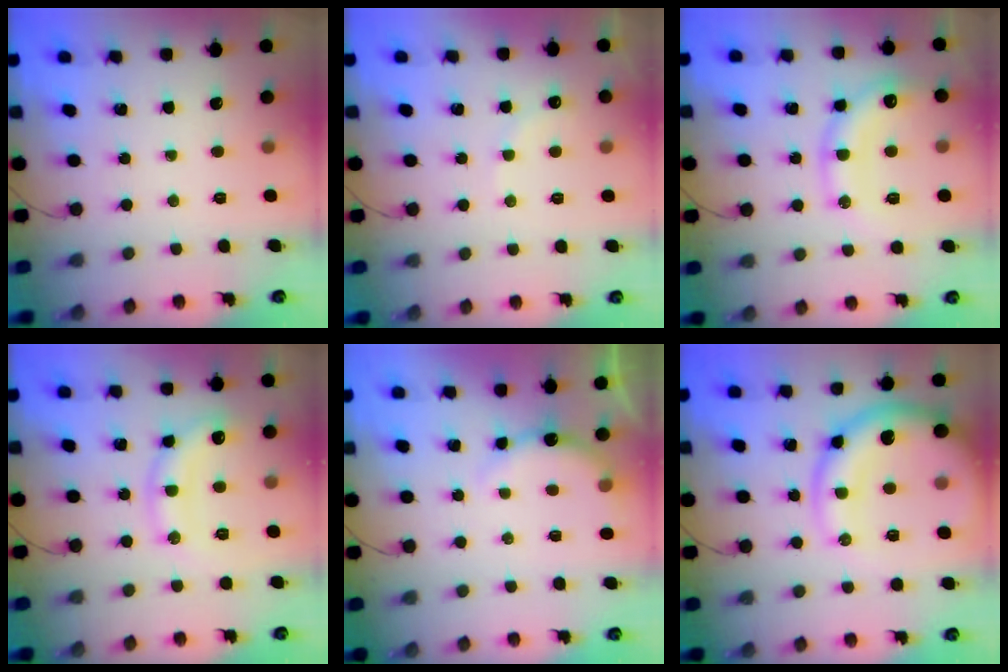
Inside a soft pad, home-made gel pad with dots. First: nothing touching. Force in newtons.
{"total": 6.7, "press": 6.6, "slide": 1.0}
{"total": 15.0, "press": 14.9, "slide": 1.6}
{"total": 11.6, "press": 11.6, "slide": 0.6}
{"total": 5.6, "press": 5.6, "slide": 0.6}
{"total": 16.1, "press": 15.8, "slide": 3.0}